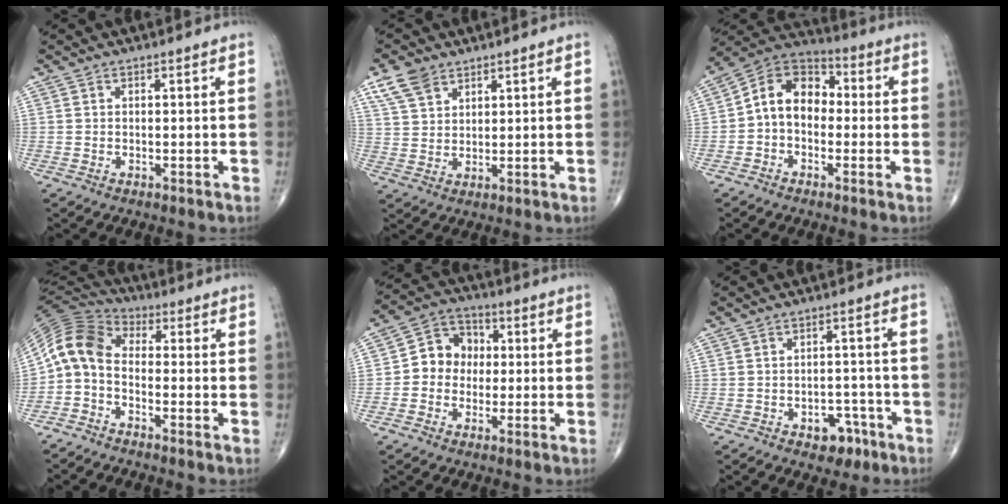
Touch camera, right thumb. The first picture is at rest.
{"total": 6.4, "force": [4.1, 3.9, 2.9], "torque": [-0.049, -0.012, 0.088]}
{"total": 11.0, "force": [-0.7, 8.2, 7.3], "torque": [-0.096, 0.040, -0.031]}
{"total": 8.6, "force": [-1.7, 5.6, 6.3], "torque": [-0.118, 0.043, -0.056]}
{"total": 8.6, "force": [-0.1, 7.6, 4.1], "torque": [-0.035, 0.028, -0.017]}
{"total": 5.4, "force": [-3.0, 3.7, 2.7], "torque": [-0.009, 0.028, -0.036]}